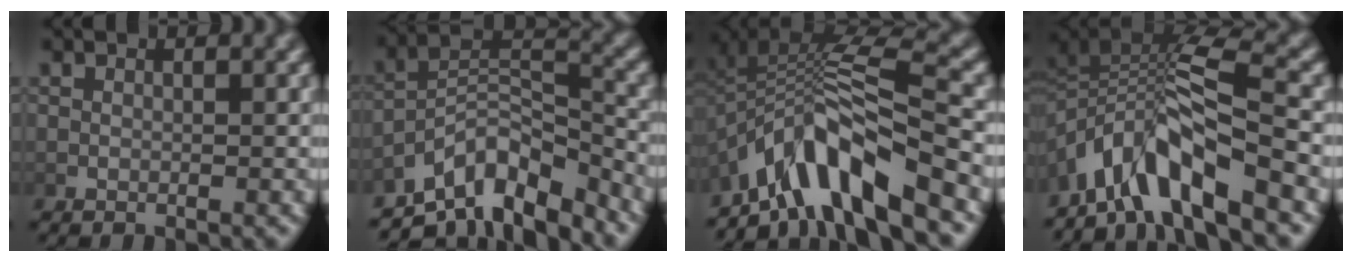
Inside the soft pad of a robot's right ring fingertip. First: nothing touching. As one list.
[{"total": 9.6, "force": [-5.4, 5.0, 6.1], "torque": [-0.085, -0.014, -0.085]}, {"total": 9.0, "force": [-3.7, 3.9, 7.2], "torque": [-0.125, 0.001, -0.054]}, {"total": 8.2, "force": [-2.2, 4.8, 6.3], "torque": [-0.125, -0.006, -0.034]}]